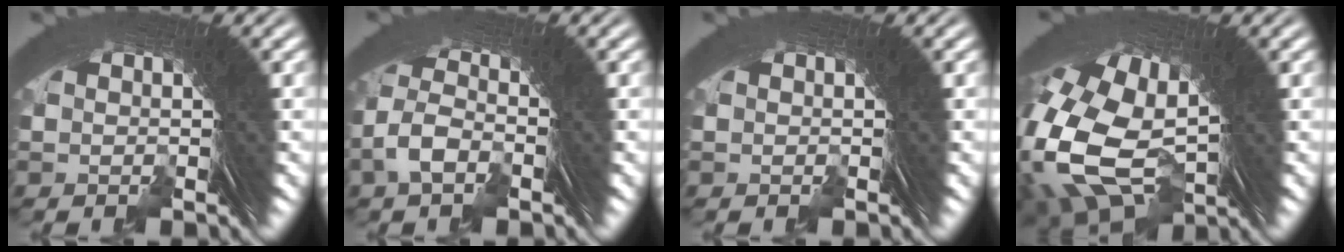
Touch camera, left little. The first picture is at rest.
{"total": 2.5, "force": [-1.0, 1.4, 1.7], "torque": [-0.028, 0.006, -0.023]}
{"total": 0.0}
{"total": 14.8, "force": [-0.7, 11.1, 9.8], "torque": [-0.229, -0.058, 0.008]}